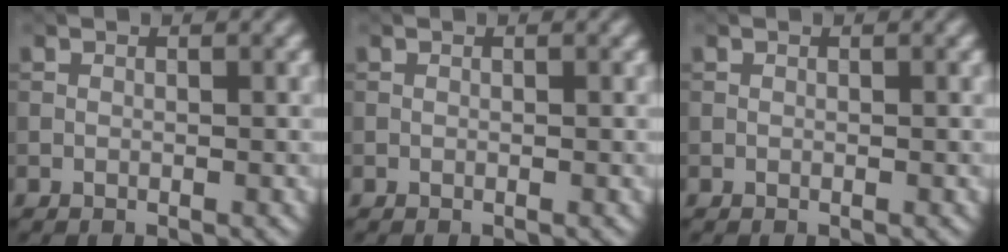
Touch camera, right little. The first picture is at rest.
{"total": 0.0}
{"total": 0.0}